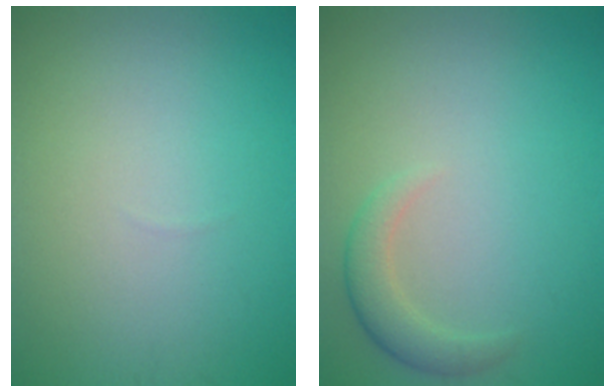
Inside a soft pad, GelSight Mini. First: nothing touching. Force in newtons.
{"total": 2.3, "press": 2.3, "slide": 0.3}